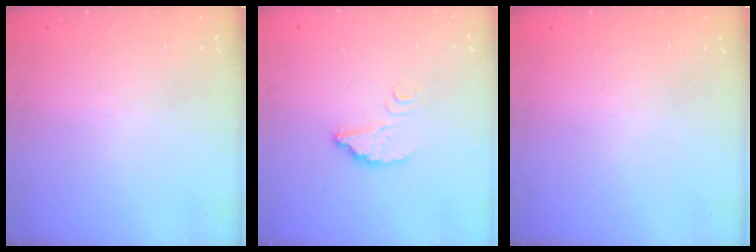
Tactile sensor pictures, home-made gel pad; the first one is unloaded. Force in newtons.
{"total": 3.8, "press": 3.8, "slide": 0.2}
{"total": 0.0}